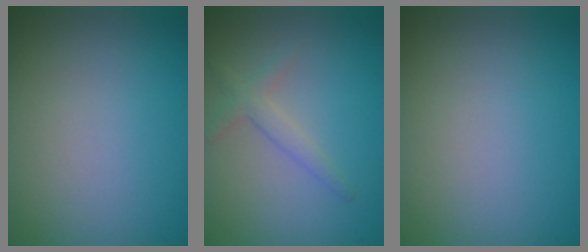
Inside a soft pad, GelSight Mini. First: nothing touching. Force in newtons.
{"total": 1.8, "press": 1.8, "slide": 0.1}
{"total": 0.0}